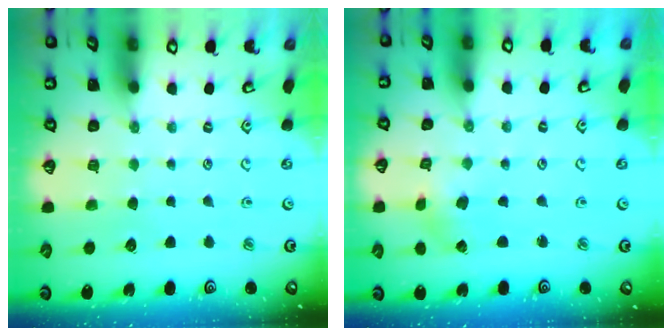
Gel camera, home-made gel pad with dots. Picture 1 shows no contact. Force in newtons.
{"total": 1.2, "press": 1.2, "slide": 0.2}